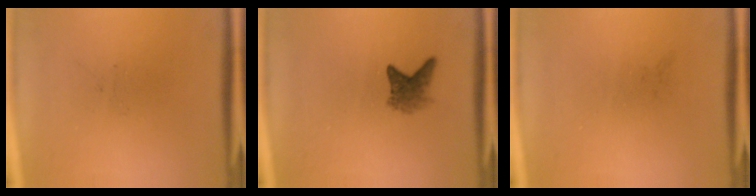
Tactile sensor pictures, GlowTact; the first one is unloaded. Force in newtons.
{"total": 2.7}
{"total": 0.0}